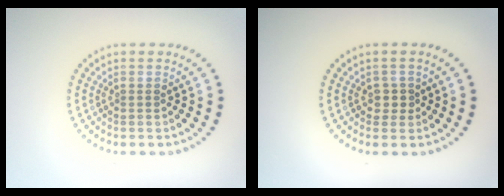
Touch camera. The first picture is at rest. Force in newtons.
{"total": 1.2, "press": 1.0, "slide": 0.7}